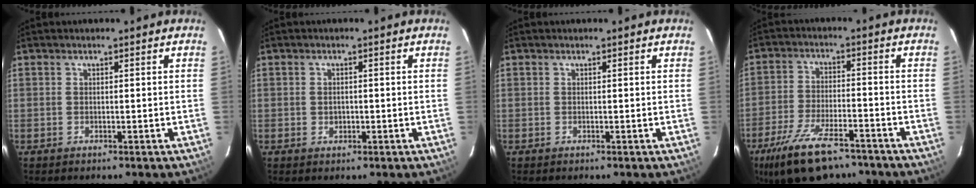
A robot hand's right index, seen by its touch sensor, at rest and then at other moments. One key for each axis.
{"total": 1.5, "fx": -0.2, "fy": 1.3, "fz": 0.8, "tx": -0.012, "ty": 0.003, "tz": -0.003}
{"total": 0.0}
{"total": 16.4, "fx": -11.8, "fy": 6.2, "fz": 9.5, "tx": -0.202, "ty": -0.029, "tz": -0.198}